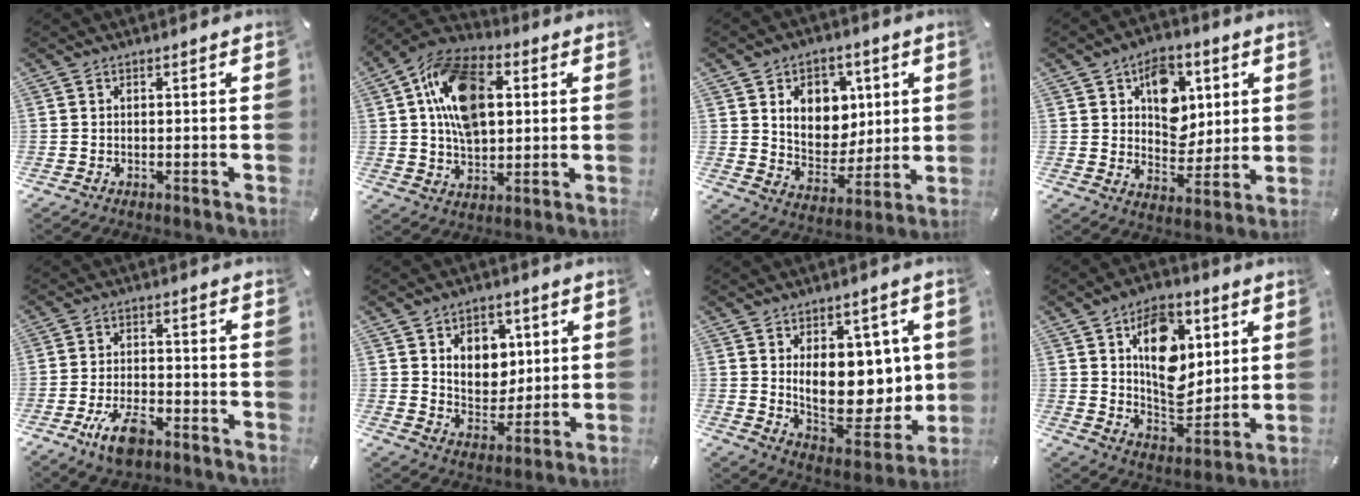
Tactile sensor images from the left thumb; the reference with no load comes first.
{"total": 17.7, "force": [3.9, 12.1, 12.4], "torque": [-0.231, 0.010, 0.072]}
{"total": 11.2, "force": [4.1, 9.3, 4.6], "torque": [-0.063, -0.023, 0.077]}
{"total": 11.6, "force": [4.0, 9.3, 5.6], "torque": [-0.073, -0.013, 0.074]}
{"total": 8.6, "force": [-5.0, 3.8, 5.8], "torque": [-0.124, 0.015, -0.091]}
{"total": 9.4, "force": [3.3, 7.7, 4.3], "torque": [-0.055, -0.013, 0.058]}
{"total": 15.2, "force": [3.0, 10.2, 10.8], "torque": [-0.148, -0.037, 0.060]}
{"total": 15.9, "force": [5.3, 11.1, 10.0], "torque": [-0.139, -0.016, 0.099]}